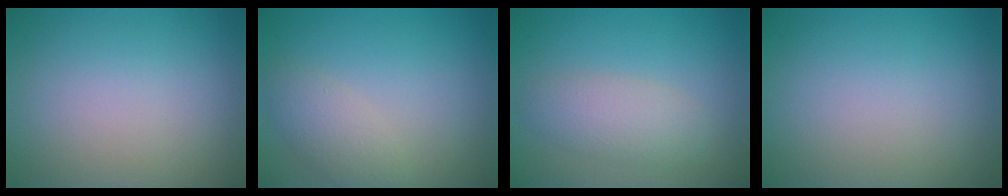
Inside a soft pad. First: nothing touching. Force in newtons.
{"total": 2.4, "press": 2.4, "slide": 0.2}
{"total": 3.2, "press": 3.2, "slide": 0.2}
{"total": 0.0}